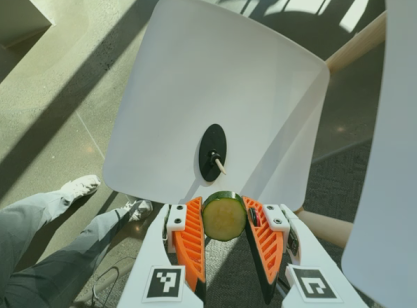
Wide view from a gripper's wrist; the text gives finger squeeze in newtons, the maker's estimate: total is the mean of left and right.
{"total": 9.2, "left": 9.4, "right": 9.0}